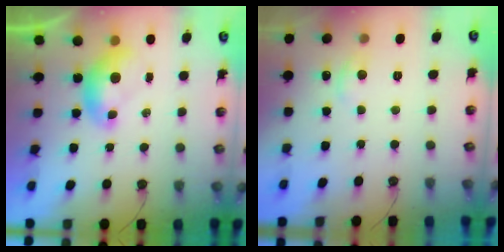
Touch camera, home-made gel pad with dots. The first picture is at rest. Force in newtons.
{"total": 1.4, "press": 1.3, "slide": 0.7}